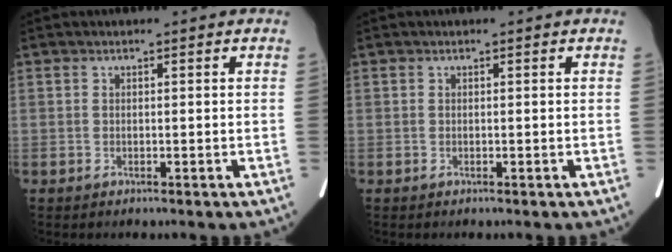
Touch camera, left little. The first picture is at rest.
{"total": 0.0}